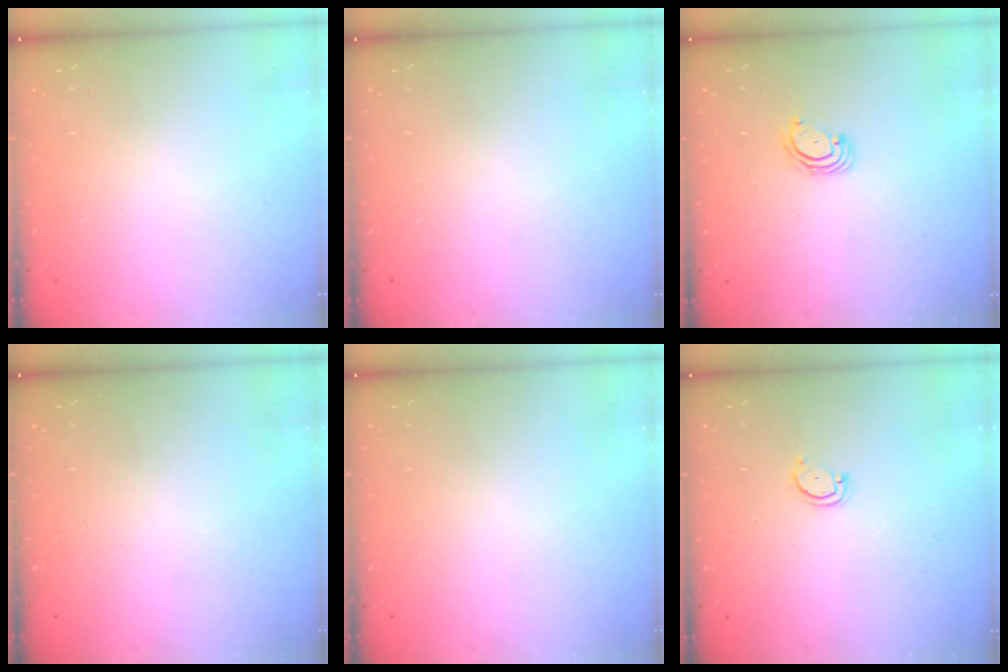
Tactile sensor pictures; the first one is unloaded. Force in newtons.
{"total": 0.0}
{"total": 2.6, "press": 2.6, "slide": 0.3}
{"total": 0.0}
{"total": 0.0}
{"total": 2.8, "press": 2.8, "slide": 0.3}